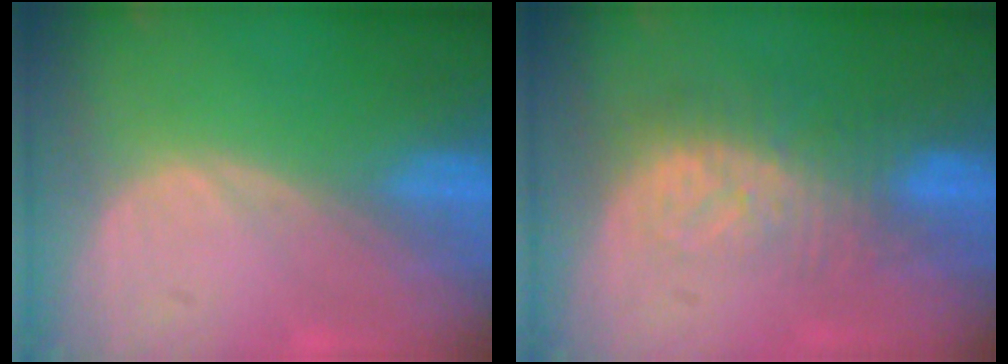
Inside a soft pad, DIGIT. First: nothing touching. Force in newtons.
{"total": 8.3, "press": 7.2, "slide": 4.1}